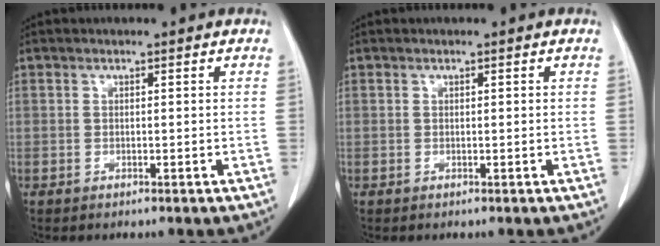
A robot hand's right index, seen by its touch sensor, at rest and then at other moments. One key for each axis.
{"total": 0.0}